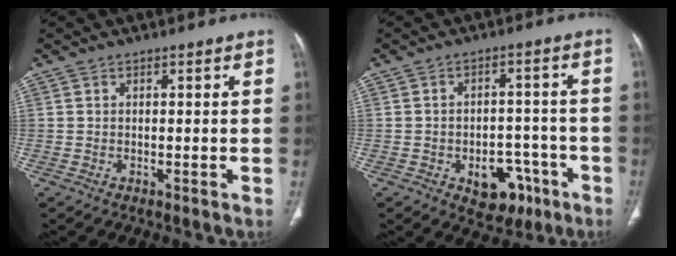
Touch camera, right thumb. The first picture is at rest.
{"total": 9.3, "force": [-4.3, 6.2, 5.4], "torque": [-0.034, 0.037, -0.048]}